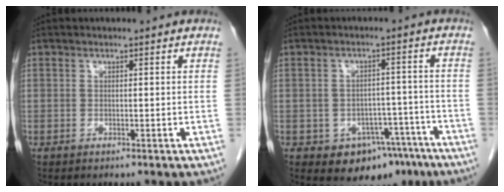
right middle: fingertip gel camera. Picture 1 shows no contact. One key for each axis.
{"total": 8.9, "fx": -5.6, "fy": 5.8, "fz": 3.6, "tx": -0.030, "ty": 0.024, "tz": -0.070}